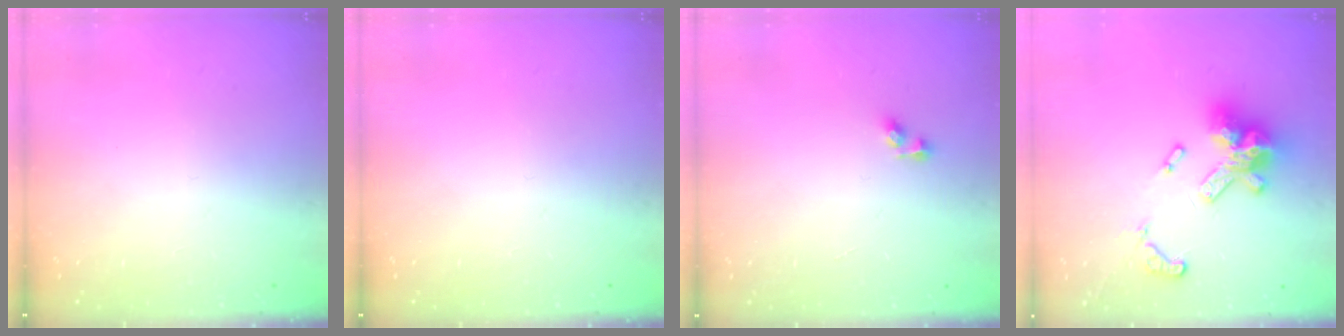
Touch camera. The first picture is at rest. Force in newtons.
{"total": 0.0}
{"total": 3.9, "press": 3.9, "slide": 0.6}
{"total": 15.1, "press": 15.1, "slide": 1.0}